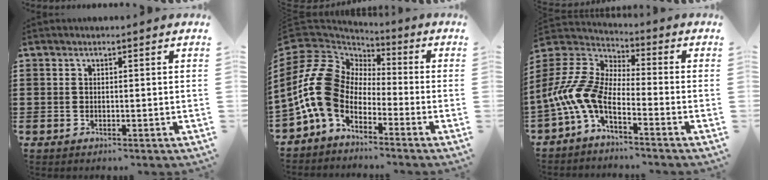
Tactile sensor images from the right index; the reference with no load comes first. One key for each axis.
{"total": 11.5, "fx": -2.8, "fy": 7.9, "fz": 7.9, "tx": -0.218, "ty": 0.003, "tz": -0.066}
{"total": 8.6, "fx": -4.7, "fy": 3.6, "fz": 6.2, "tx": -0.173, "ty": -0.022, "tz": -0.104}